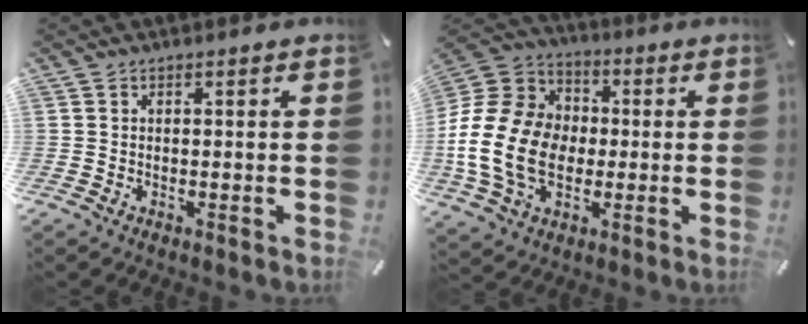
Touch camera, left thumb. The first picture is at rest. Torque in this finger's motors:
{"motor_torque": [0.85, 1.69, 2.67, 0.11, 0.89]}